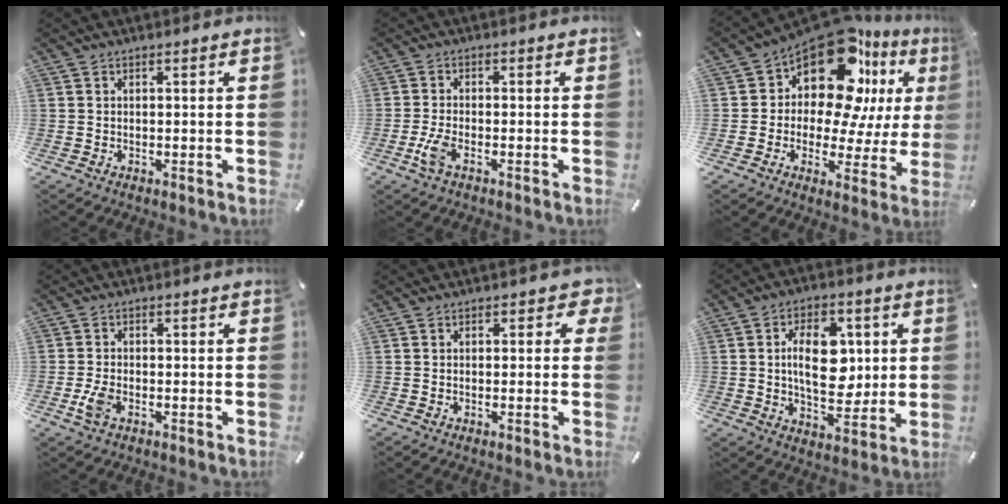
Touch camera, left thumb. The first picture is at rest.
{"total": 4.0, "force": [-1.7, 1.5, 3.3], "torque": [-0.081, -0.002, -0.035]}
{"total": 16.5, "force": [9.8, 9.5, 9.3], "torque": [-0.164, -0.096, 0.166]}
{"total": 3.9, "force": [-1.6, 2.1, 2.9], "torque": [-0.073, -0.002, -0.033]}
{"total": 2.4, "force": [0.3, 1.6, 1.7], "torque": [-0.009, -0.002, -0.001]}
{"total": 14.0, "force": [1.9, 8.9, 10.6], "torque": [-0.169, 0.005, 0.031]}